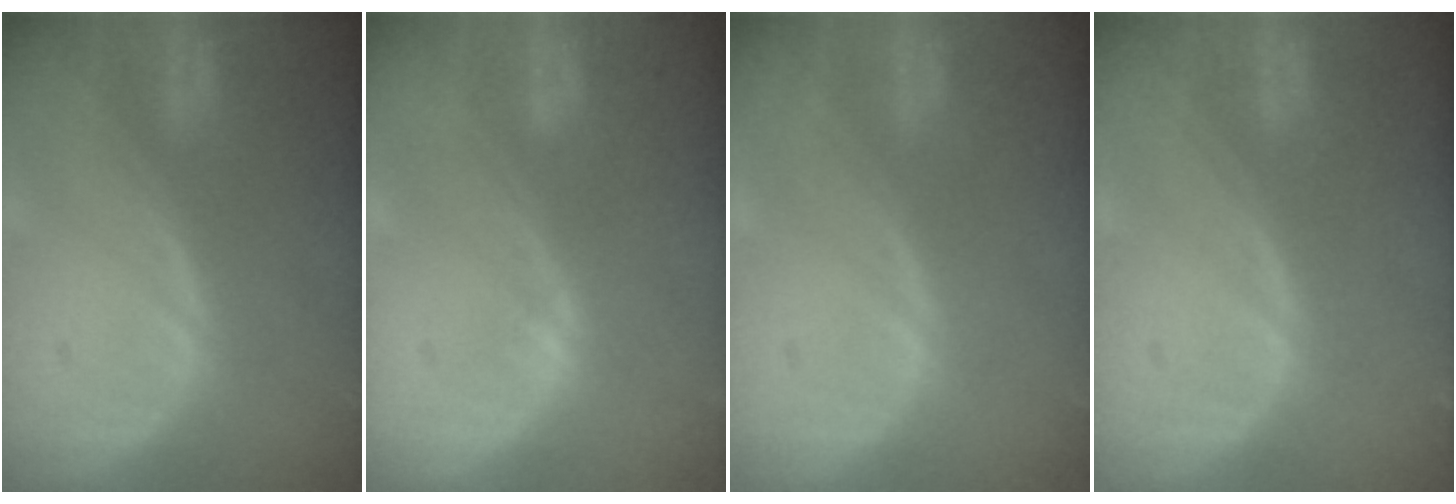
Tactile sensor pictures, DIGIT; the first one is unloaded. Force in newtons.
{"total": 0.9, "press": 0.9, "slide": 0.3}
{"total": 0.0}
{"total": 0.0}